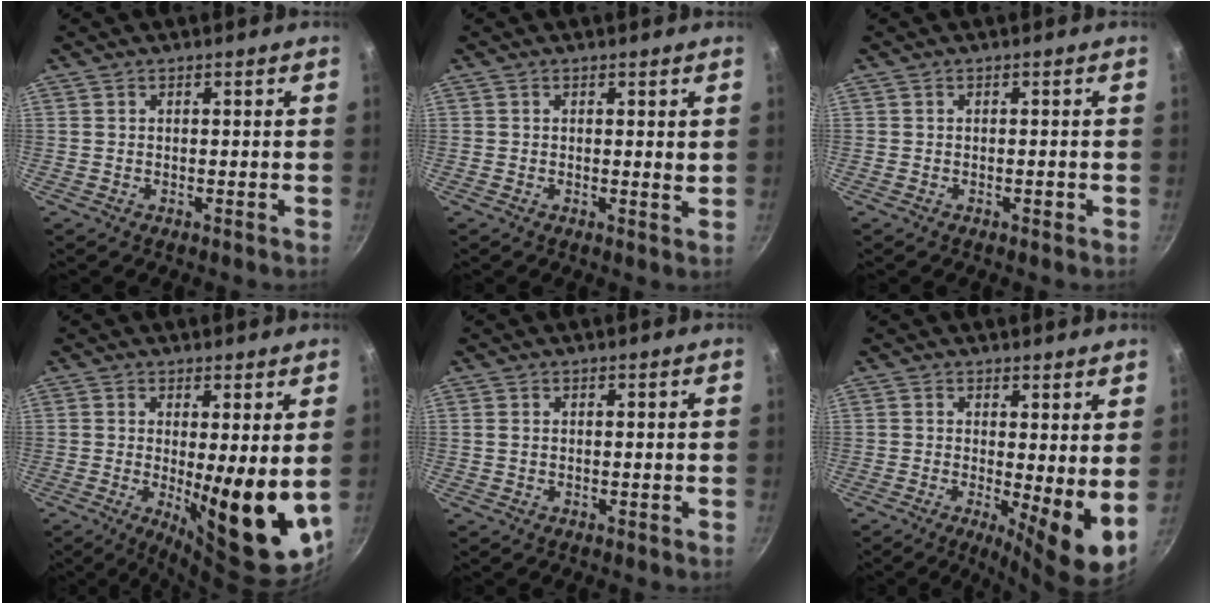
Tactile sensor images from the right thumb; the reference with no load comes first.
{"total": 1.2, "force": [0.5, 0.5, 0.9], "torque": [-0.014, -0.003, 0.005]}
{"total": 0.7, "force": [-0.4, 0.4, 0.5], "torque": [-0.007, 0.004, -0.007]}
{"total": 14.1, "force": [-0.2, 3.5, 13.7], "torque": [-0.167, -0.034, 0.005]}
{"total": 0.6, "force": [0.1, 0.4, 0.4], "torque": [-0.006, 0.001, 0.000]}
{"total": 8.1, "force": [0.2, 2.1, 7.8], "torque": [-0.109, -0.023, 0.003]}